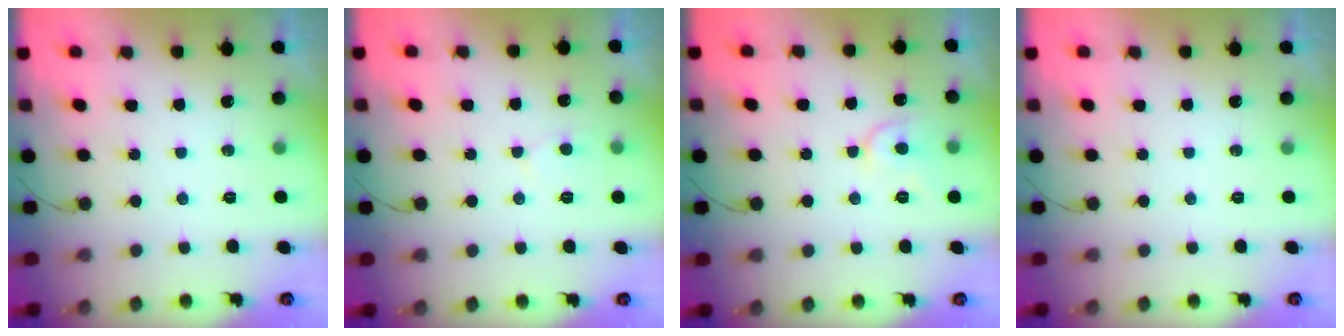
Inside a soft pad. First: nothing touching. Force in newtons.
{"total": 3.5, "press": 3.5, "slide": 0.3}
{"total": 7.5, "press": 7.4, "slide": 1.0}
{"total": 0.0}